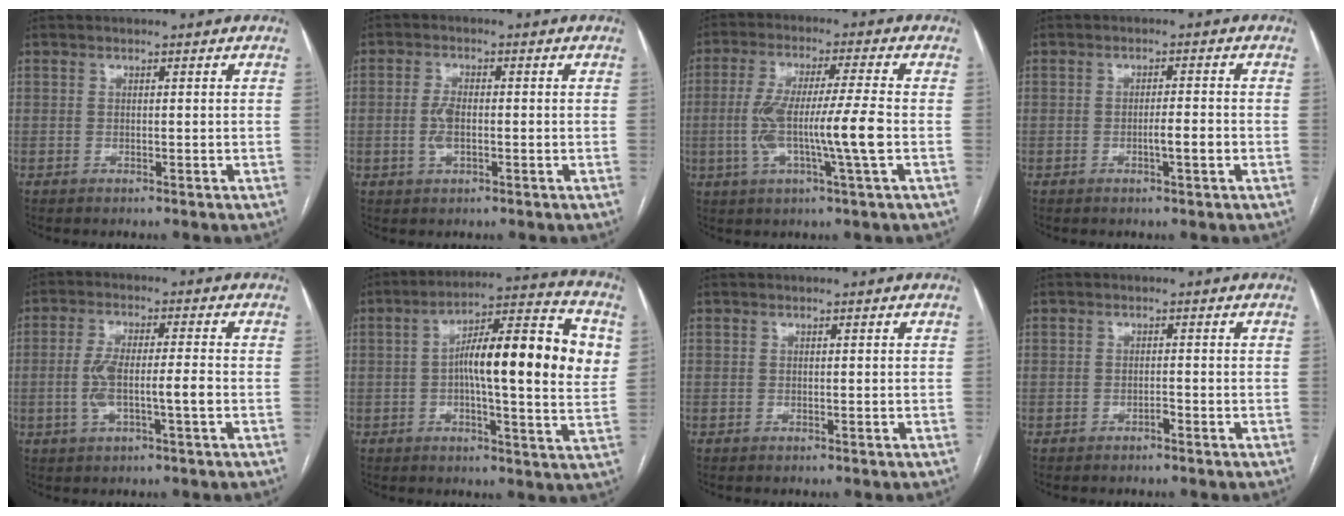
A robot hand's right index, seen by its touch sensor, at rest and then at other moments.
{"total": 3.4, "force": [-0.5, 1.5, 3.1], "torque": [-0.071, 0.003, -0.009]}
{"total": 10.9, "force": [-1.6, -0.3, 10.8], "torque": [-0.211, 0.004, -0.032]}
{"total": 2.8, "force": [-0.9, 0.1, 2.7], "torque": [-0.043, 0.000, -0.014]}
{"total": 6.7, "force": [-1.2, 1.1, 6.5], "torque": [-0.136, 0.015, -0.020]}
{"total": 18.6, "force": [2.4, 3.5, 18.1], "torque": [-0.272, 0.034, 0.027]}
{"total": 0.0}
{"total": 0.7, "force": [-0.5, 0.2, 0.4], "torque": [-0.008, 0.003, -0.008]}